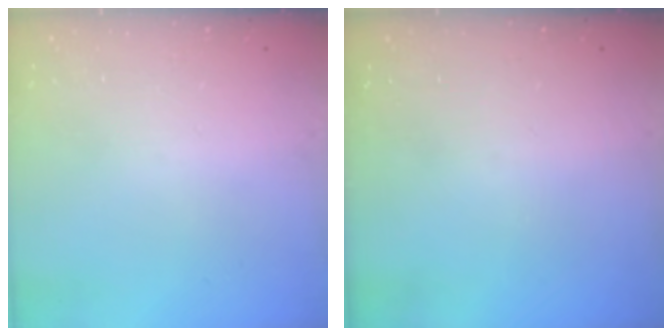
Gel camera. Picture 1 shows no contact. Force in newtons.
{"total": 0.0}